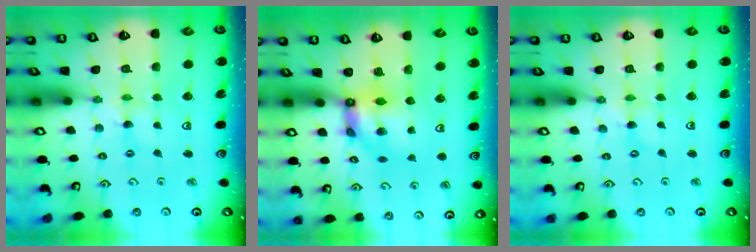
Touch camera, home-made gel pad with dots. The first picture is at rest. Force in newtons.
{"total": 7.7, "press": 7.6, "slide": 0.3}
{"total": 0.0}